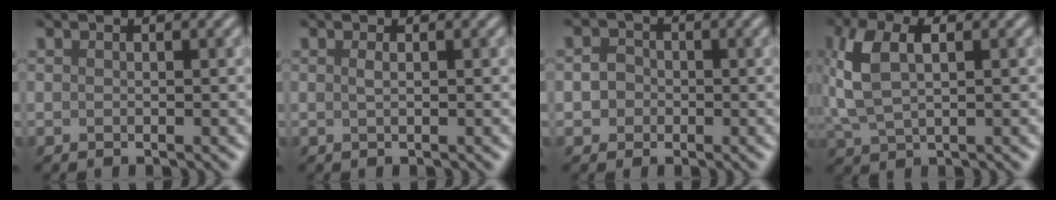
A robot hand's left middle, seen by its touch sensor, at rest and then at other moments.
{"total": 0.7, "force": [0.2, 0.3, 0.7], "torque": [-0.011, 0.004, 0.003]}
{"total": 1.9, "force": [-0.2, 1.8, 0.7], "torque": [-0.001, 0.001, -0.009]}
{"total": 5.6, "force": [1.4, 2.9, 4.6], "torque": [-0.105, 0.009, 0.025]}